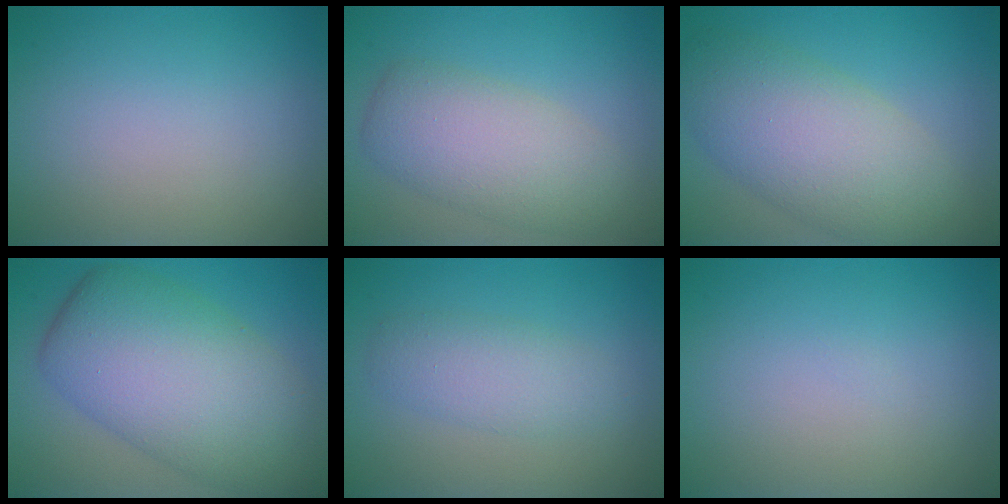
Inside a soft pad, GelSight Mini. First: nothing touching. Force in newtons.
{"total": 5.5, "press": 5.5, "slide": 0.5}
{"total": 7.9, "press": 7.9, "slide": 0.2}
{"total": 11.1, "press": 11.1, "slide": 0.5}
{"total": 3.0, "press": 3.0, "slide": 0.1}
{"total": 0.0}